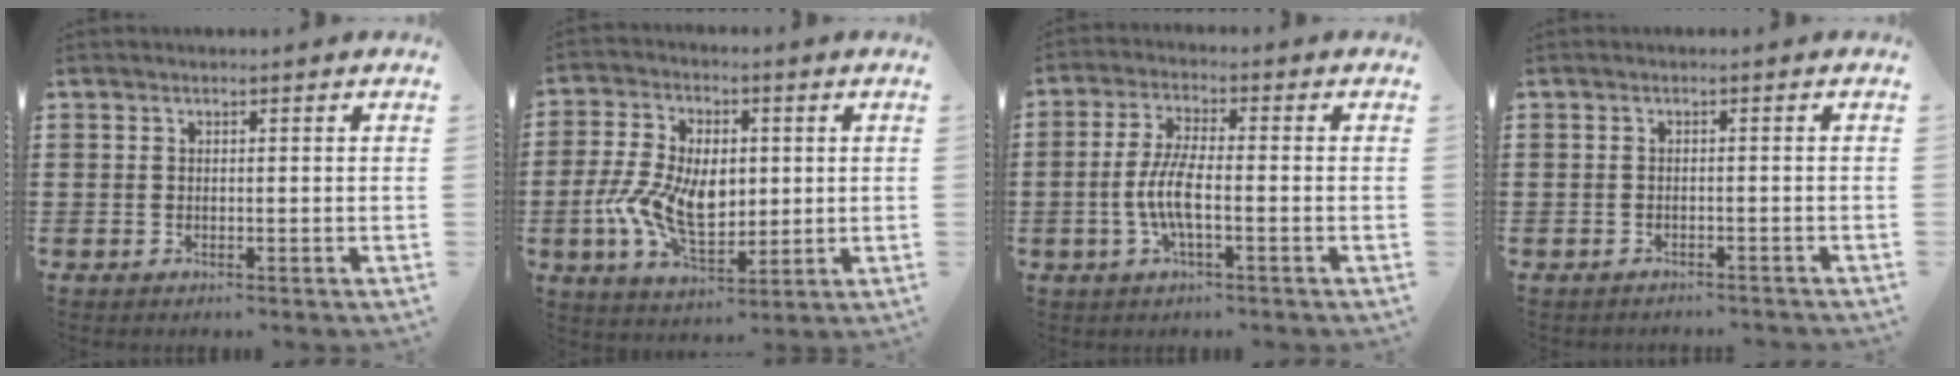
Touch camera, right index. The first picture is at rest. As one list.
[{"total": 10.4, "force": [-0.7, 6.5, 8.1], "torque": [-0.172, 0.007, -0.015]}, {"total": 6.0, "force": [-1.6, 1.6, 5.5], "torque": [-0.123, -0.005, -0.037]}, {"total": 1.0, "force": [-0.9, 0.2, 0.1], "torque": [-0.005, 0.000, -0.020]}]